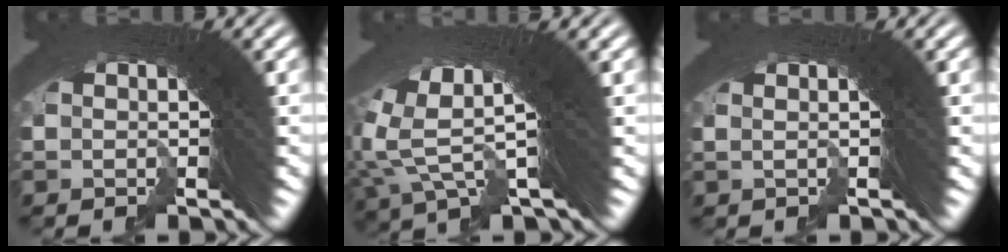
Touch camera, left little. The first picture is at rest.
{"total": 9.1, "force": [2.8, 4.6, 7.3], "torque": [-0.127, 0.018, 0.034]}
{"total": 1.9, "force": [0.8, -0.6, 1.7], "torque": [-0.002, 0.022, 0.004]}